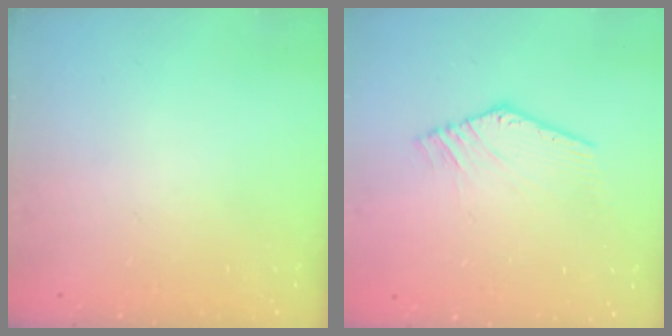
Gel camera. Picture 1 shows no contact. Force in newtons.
{"total": 2.5, "press": 2.5, "slide": 0.1}